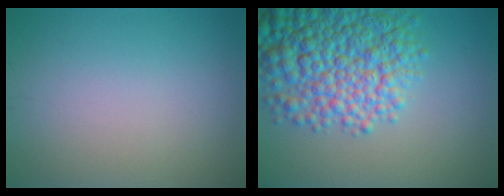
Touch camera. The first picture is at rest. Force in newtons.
{"total": 10.2, "press": 10.2, "slide": 0.4}